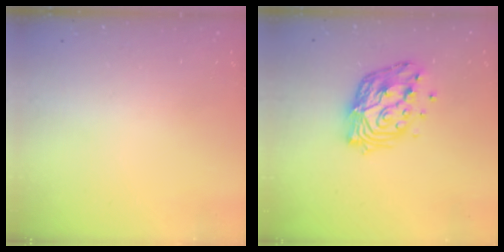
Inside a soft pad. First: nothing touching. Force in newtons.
{"total": 14.3, "press": 14.2, "slide": 1.2}